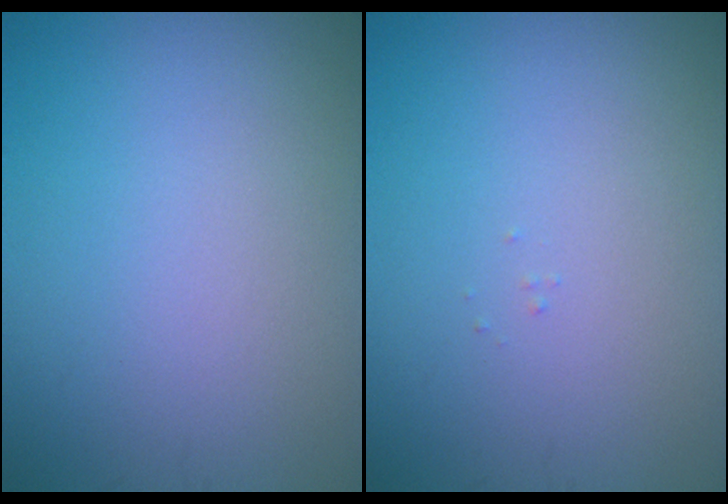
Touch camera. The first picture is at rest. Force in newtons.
{"total": 0.0}